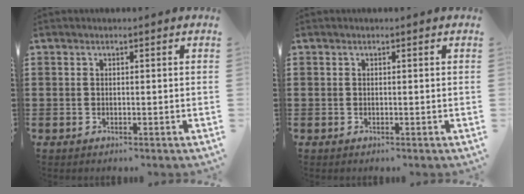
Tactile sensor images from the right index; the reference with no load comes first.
{"total": 0.0}